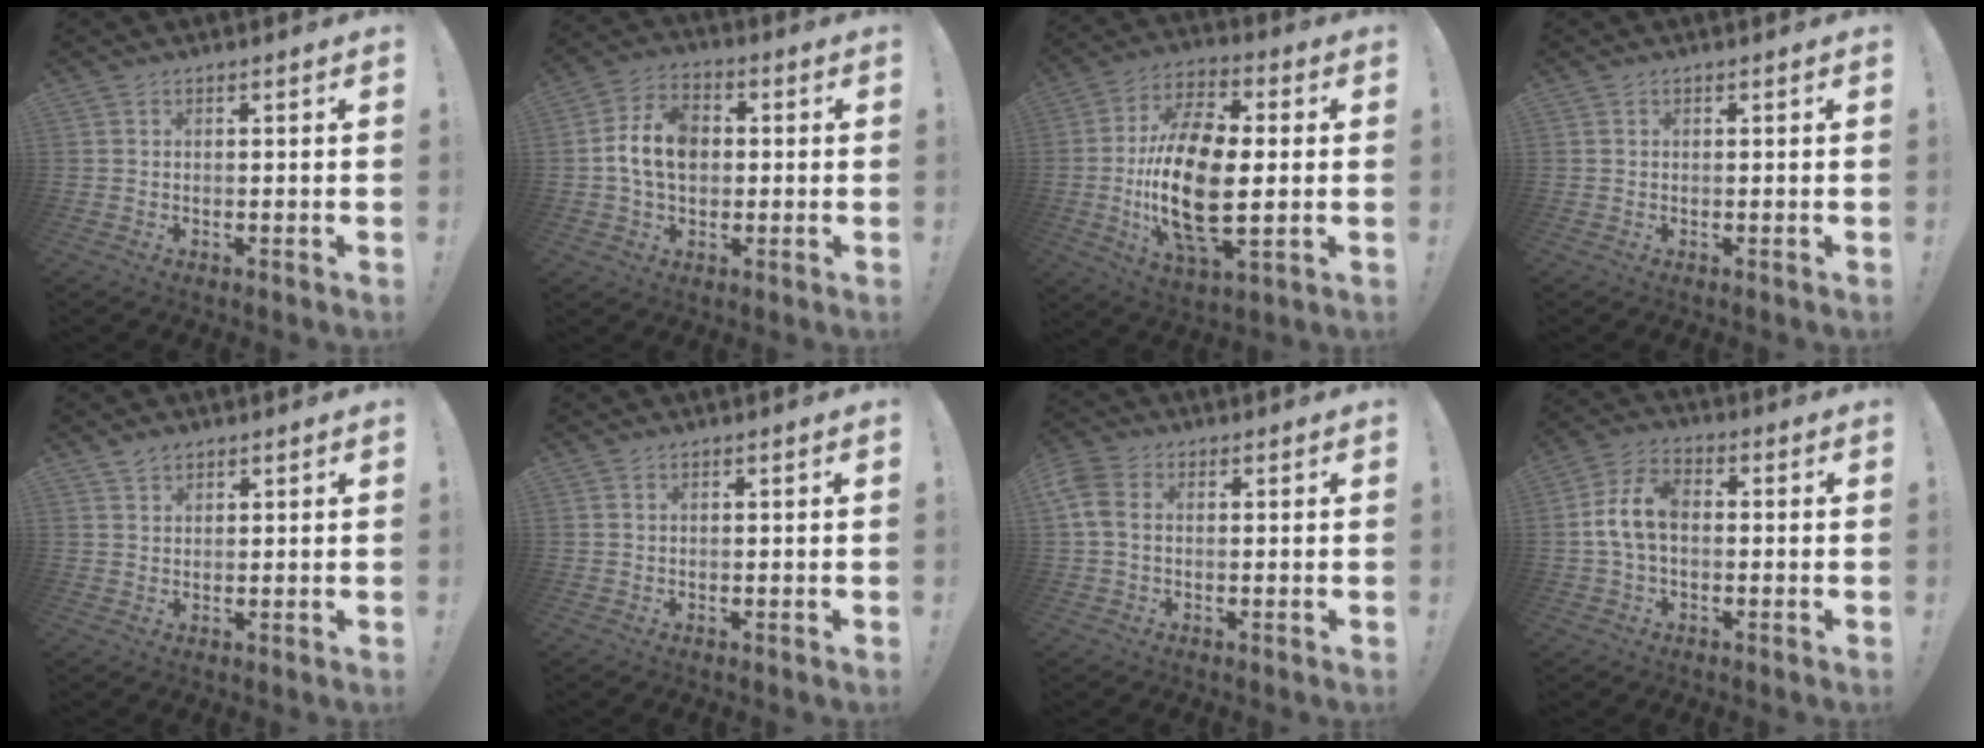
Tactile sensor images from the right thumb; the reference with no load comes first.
{"total": 11.8, "force": [0.3, 8.4, 8.2], "torque": [-0.147, 0.011, 0.009]}
{"total": 22.1, "force": [-1.6, 10.7, 19.3], "torque": [-0.390, -0.008, -0.030]}
{"total": 0.0}
{"total": 2.2, "force": [1.8, 1.3, 0.5], "torque": [0.002, -0.012, 0.030]}
{"total": 0.0}
{"total": 6.3, "force": [0.9, 4.3, 4.5], "torque": [-0.101, 0.003, 0.018]}
{"total": 9.5, "force": [-0.2, 5.8, 7.4], "torque": [-0.142, 0.011, 0.002]}